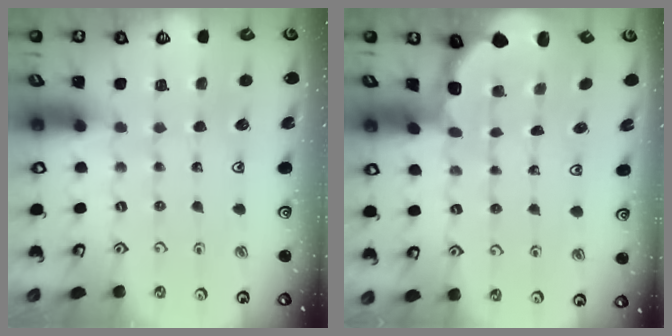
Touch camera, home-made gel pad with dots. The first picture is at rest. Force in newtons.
{"total": 1.8, "press": 1.7, "slide": 0.7}